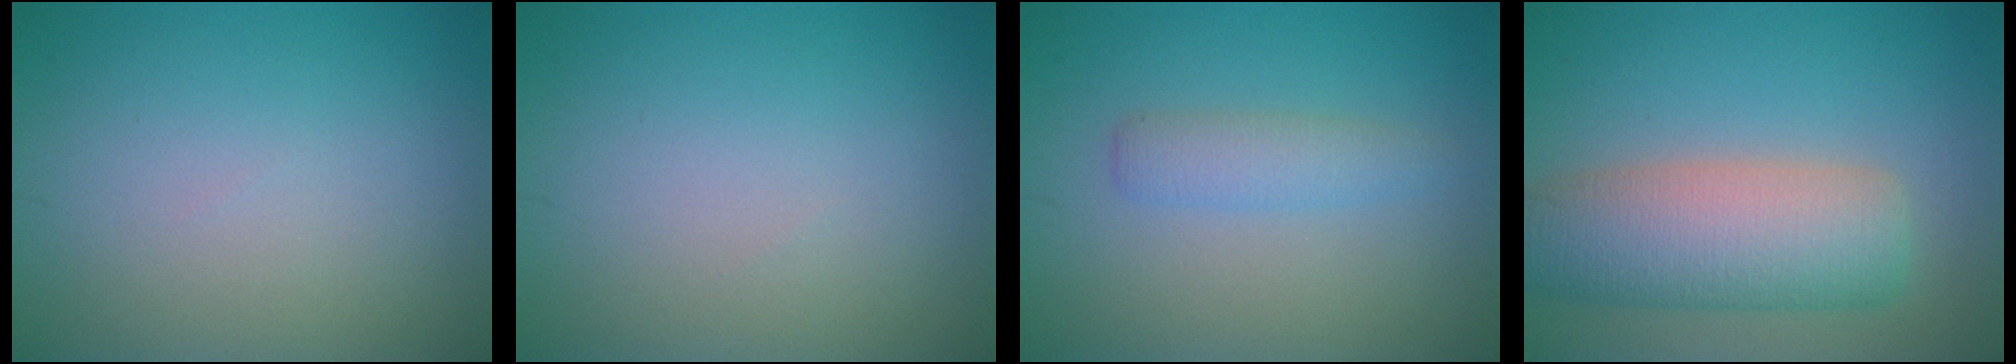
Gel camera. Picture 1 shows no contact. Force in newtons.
{"total": 0.0}
{"total": 2.1, "press": 2.1, "slide": 0.1}
{"total": 7.9, "press": 7.9, "slide": 0.3}